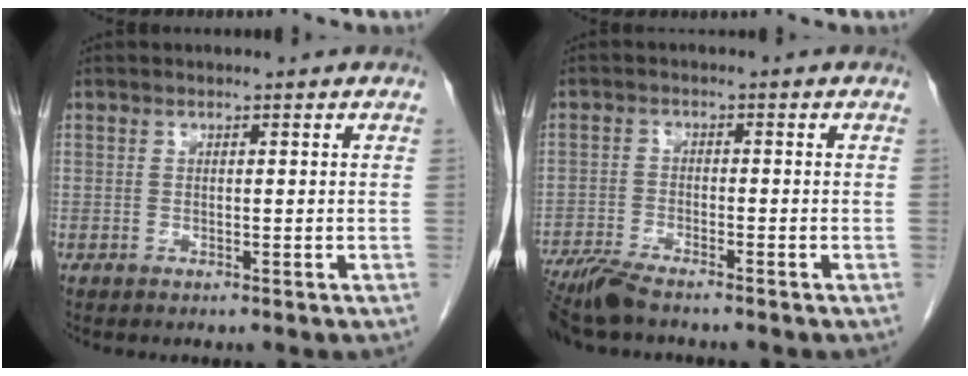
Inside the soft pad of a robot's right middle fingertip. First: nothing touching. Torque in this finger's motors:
{"motor_torque": [0.71, -0.69, 0.07, 0.04]}